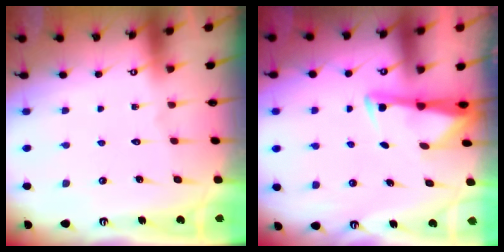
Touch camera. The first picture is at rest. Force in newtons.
{"total": 3.2, "press": 3.1, "slide": 0.4}